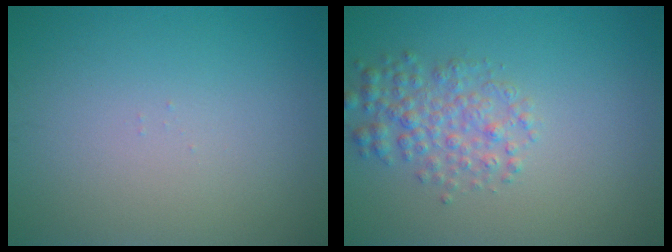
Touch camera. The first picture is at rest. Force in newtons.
{"total": 3.1, "press": 3.1, "slide": 0.1}